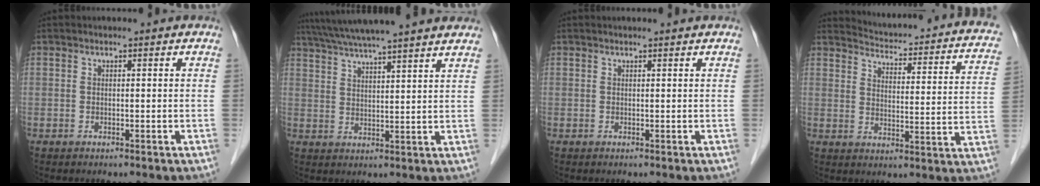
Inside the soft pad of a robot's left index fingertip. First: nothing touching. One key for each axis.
{"total": 17.5, "fx": 15.3, "fy": 0.2, "fz": 8.5, "tx": -0.148, "ty": 0.036, "tz": 0.215}
{"total": 1.3, "fx": 1.2, "fy": -0.1, "fz": 0.4, "tx": -0.007, "ty": 0.006, "tz": 0.018}
{"total": 19.0, "fx": 16.7, "fy": 3.8, "fz": 8.2, "tx": -0.101, "ty": -0.033, "tz": 0.186}